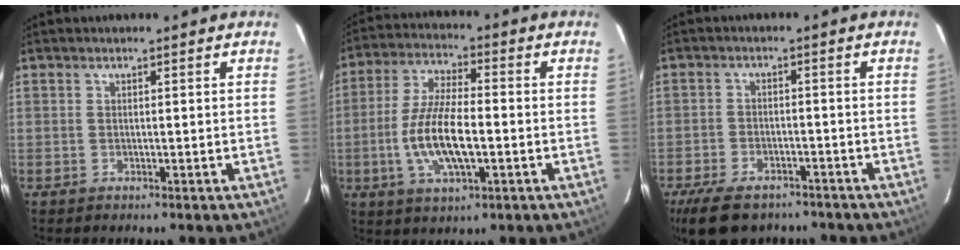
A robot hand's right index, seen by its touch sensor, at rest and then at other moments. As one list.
[{"total": 12.3, "force": [-2.7, 4.1, 11.2], "torque": [-0.229, -0.005, -0.050]}, {"total": 12.0, "force": [-8.8, 5.9, 5.6], "torque": [-0.137, -0.009, -0.140]}]